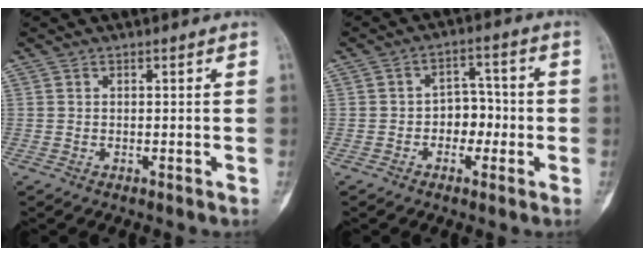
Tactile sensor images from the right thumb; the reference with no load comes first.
{"total": 5.9, "force": [-1.4, 4.5, 3.6], "torque": [-0.018, 0.027, -0.030]}